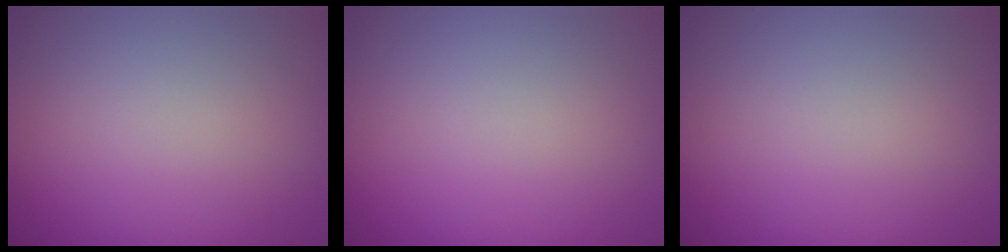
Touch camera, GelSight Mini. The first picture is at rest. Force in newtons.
{"total": 0.0}
{"total": 0.0}